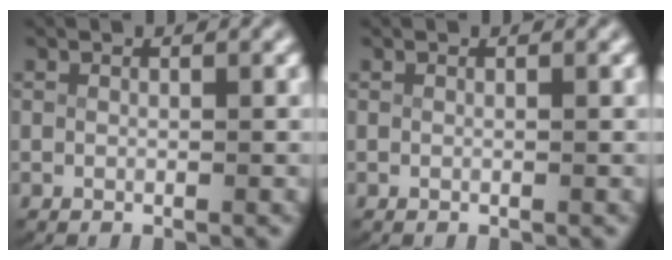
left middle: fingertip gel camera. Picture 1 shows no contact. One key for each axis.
{"total": 0.0}